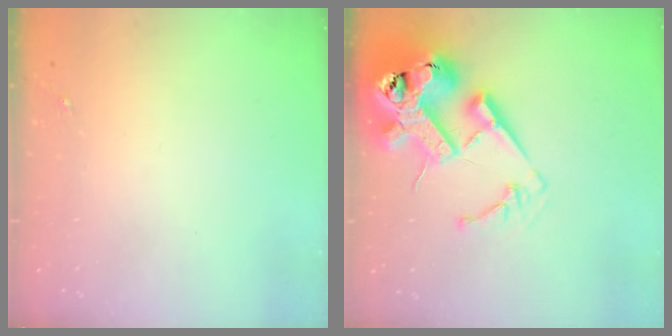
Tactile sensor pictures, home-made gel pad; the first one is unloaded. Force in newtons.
{"total": 24.1, "press": 23.9, "slide": 3.2}